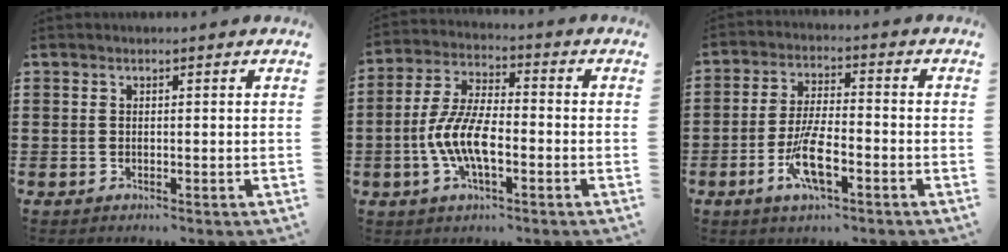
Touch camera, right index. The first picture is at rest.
{"total": 8.8, "force": [-2.7, 3.3, 7.7], "torque": [-0.179, -0.010, -0.056]}
{"total": 8.2, "force": [-3.5, 2.4, 7.0], "torque": [-0.151, -0.010, -0.066]}